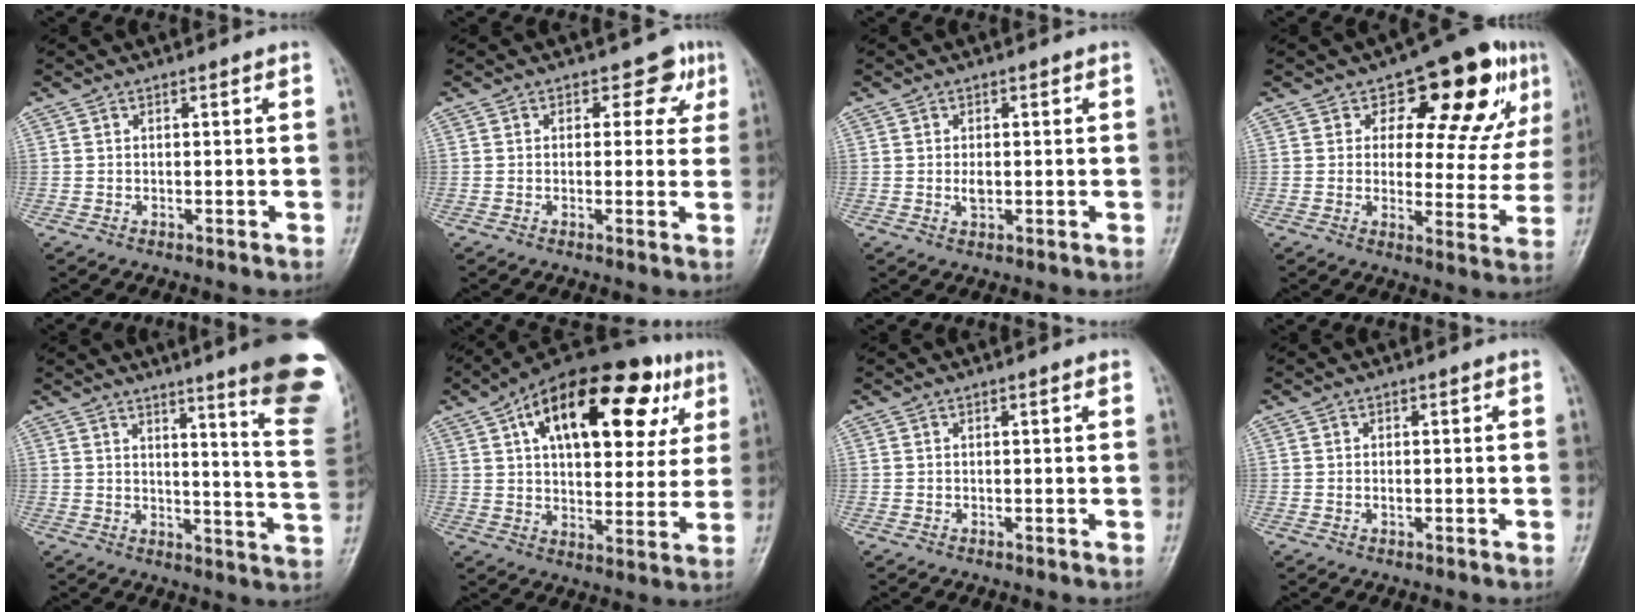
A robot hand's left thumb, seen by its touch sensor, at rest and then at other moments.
{"total": 4.6, "force": [2.0, 3.4, 2.3], "torque": [0.013, -0.002, 0.016]}
{"total": 1.9, "force": [0.0, 1.2, 1.5], "torque": [-0.024, -0.002, 0.000]}
{"total": 16.9, "force": [7.9, 8.7, 12.2], "torque": [-0.095, -0.021, 0.102]}
{"total": 19.8, "force": [12.9, 1.6, 15.0], "torque": [-0.164, -0.085, 0.150]}
{"total": 27.2, "force": [11.1, 13.3, 21.0], "torque": [-0.277, 0.019, 0.165]}
{"total": 0.6, "force": [0.3, 0.0, 0.5], "torque": [-0.009, 0.001, 0.003]}
{"total": 0.6, "force": [0.0, 0.4, 0.5], "torque": [-0.009, -0.001, 0.000]}